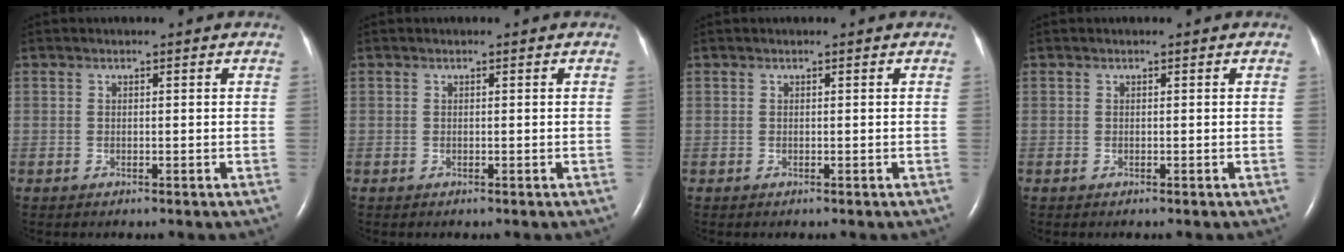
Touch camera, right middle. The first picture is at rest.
{"total": 0.0}
{"total": 0.0}
{"total": 0.0}